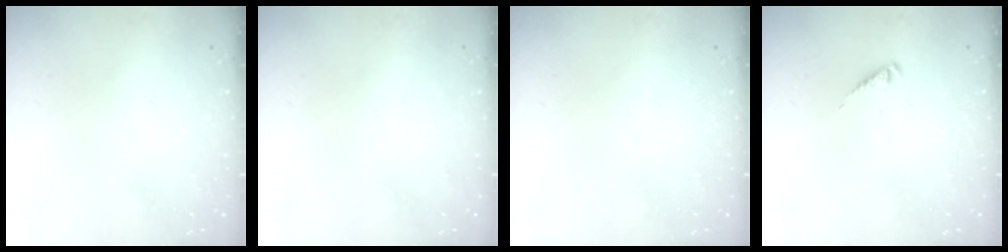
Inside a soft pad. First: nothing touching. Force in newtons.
{"total": 0.0}
{"total": 0.0}
{"total": 2.3, "press": 2.3, "slide": 0.4}